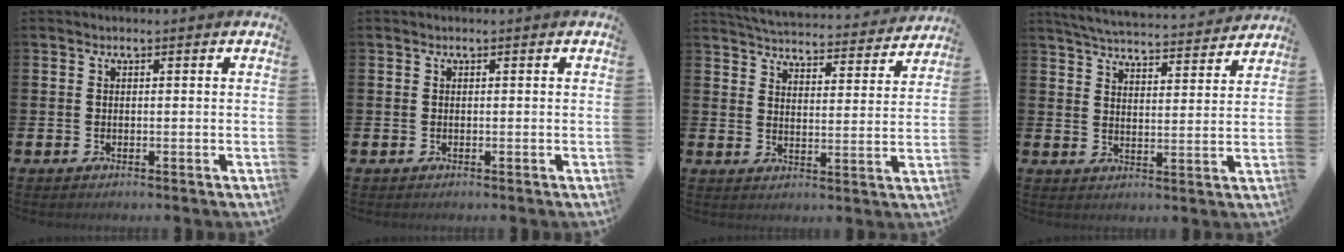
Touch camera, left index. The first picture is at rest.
{"total": 0.0}
{"total": 4.9, "force": [4.8, 0.5, 0.5], "torque": [-0.023, -0.043, 0.079]}
{"total": 5.6, "force": [5.5, 0.4, 0.9], "torque": [-0.029, -0.046, 0.094]}